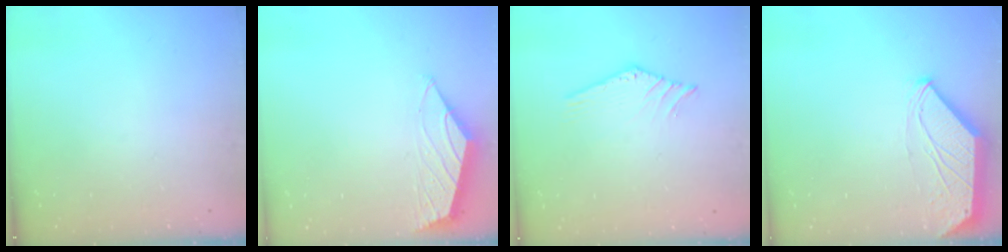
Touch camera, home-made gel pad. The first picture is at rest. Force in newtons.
{"total": 1.5, "press": 1.5, "slide": 0.4}
{"total": 0.9, "press": 0.9, "slide": 0.1}
{"total": 0.0}